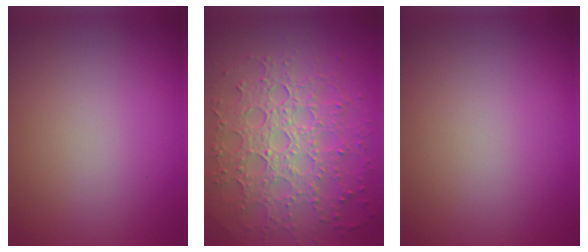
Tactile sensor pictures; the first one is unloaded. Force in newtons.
{"total": 7.7, "press": 5.6, "slide": 5.2}
{"total": 0.0}